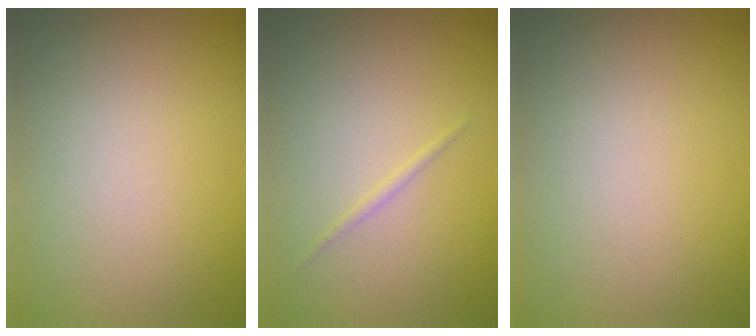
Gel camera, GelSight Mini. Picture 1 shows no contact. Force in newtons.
{"total": 0.6, "press": 0.6, "slide": 0.0}
{"total": 0.0}